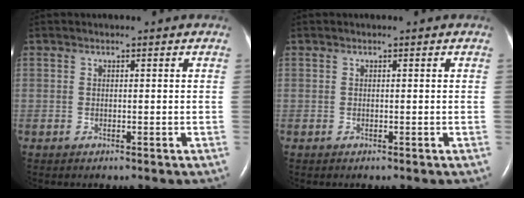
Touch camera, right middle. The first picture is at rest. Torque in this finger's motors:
{"motor_torque": [0.00, 0.00, 0.00, 0.02]}